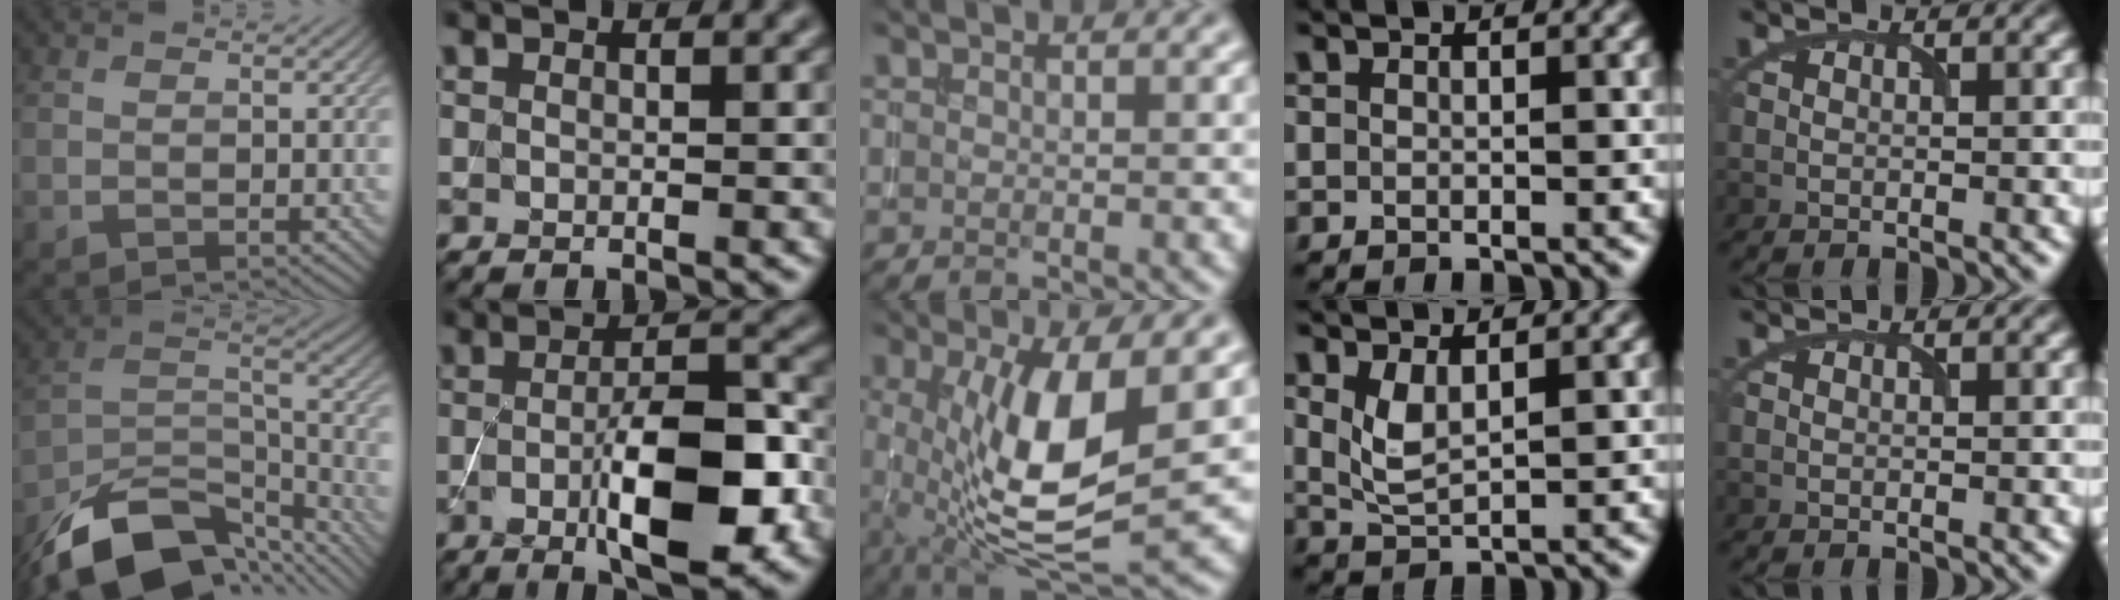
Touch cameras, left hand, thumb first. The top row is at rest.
{"thumb": {"total": 15.9, "force": [-11.5, 7.3, 8.3], "torque": [-0.177, -0.025, -0.186]}, "index": {"total": 8.6, "force": [-2.4, 2.5, 7.9], "torque": [-0.126, 0.001, -0.039]}, "middle": {"total": 10.0, "force": [0.5, 3.2, 9.5], "torque": [-0.169, -0.014, 0.014]}, "ring": {"total": 2.4, "force": [1.1, 0.8, 2.0], "torque": [-0.050, -0.006, 0.028]}}